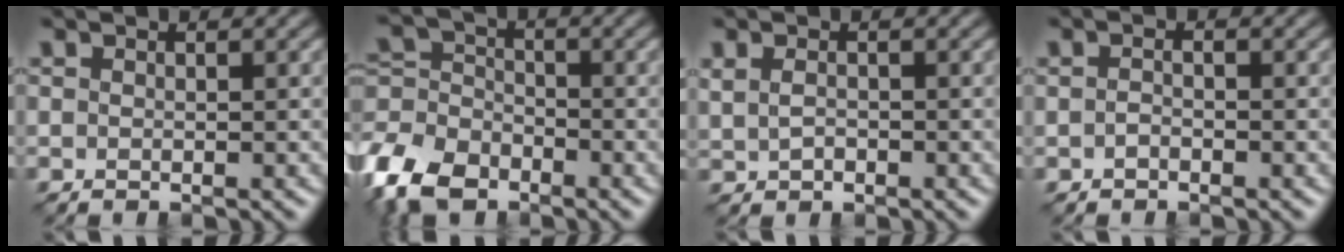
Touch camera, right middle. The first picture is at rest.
{"total": 8.1, "force": [-5.3, 4.7, 3.8], "torque": [-0.089, -0.009, -0.112]}
{"total": 1.1, "force": [0.0, 0.7, 0.8], "torque": [-0.023, 0.002, 0.005]}
{"total": 0.7, "force": [-0.4, 0.3, 0.5], "torque": [-0.016, 0.004, -0.009]}